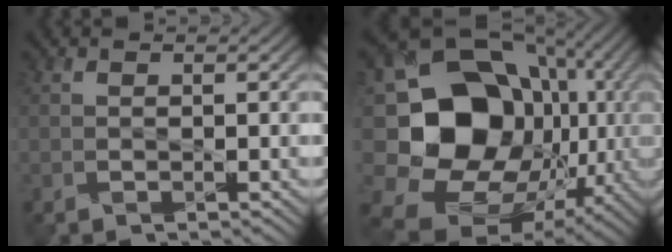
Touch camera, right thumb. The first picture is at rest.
{"total": 21.3, "force": [-1.2, 17.5, 12.1], "torque": [-0.283, -0.030, 0.003]}